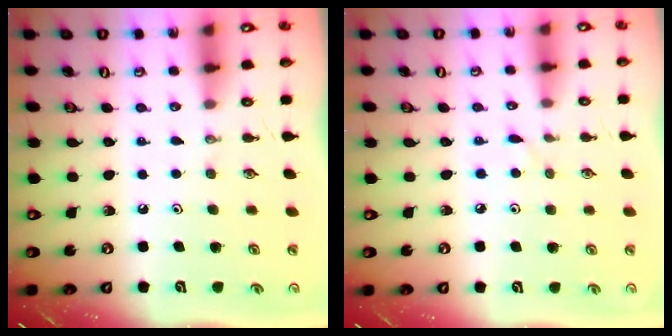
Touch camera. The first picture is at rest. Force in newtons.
{"total": 2.6, "press": 2.6, "slide": 0.3}